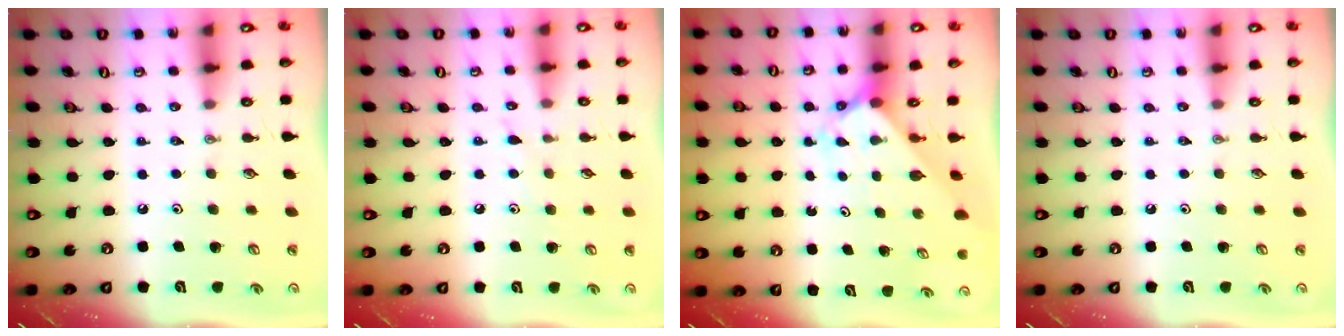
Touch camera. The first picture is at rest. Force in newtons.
{"total": 5.0, "press": 4.9, "slide": 0.6}
{"total": 2.0, "press": 2.0, "slide": 0.2}
{"total": 0.0}